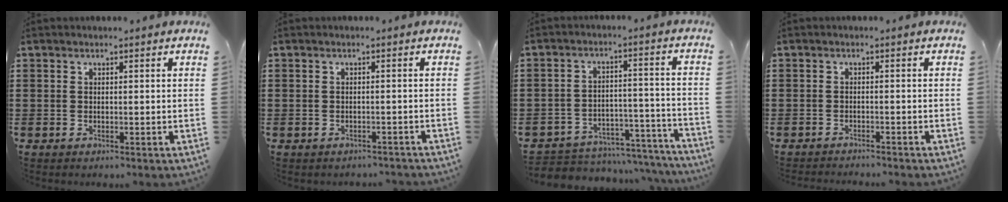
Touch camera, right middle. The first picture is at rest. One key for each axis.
{"total": 0.8, "fx": -0.8, "fy": 0.2, "fz": 0.1, "tx": -0.005, "ty": -0.001, "tz": -0.018}
{"total": 4.8, "fx": -4.6, "fy": 1.2, "fz": 0.4, "tx": -0.010, "ty": 0.014, "tz": -0.095}
{"total": 1.2, "fx": -1.2, "fy": -0.1, "fz": 0.0, "tx": -0.004, "ty": 0.002, "tz": -0.024}